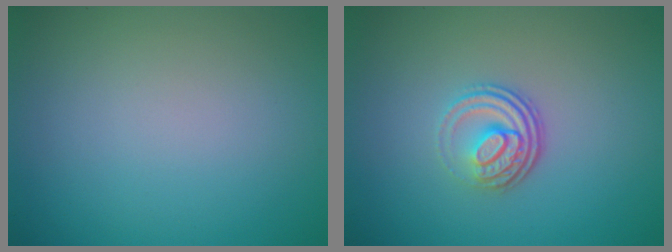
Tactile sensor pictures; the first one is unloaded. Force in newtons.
{"total": 3.5, "press": 2.6, "slide": 2.4}